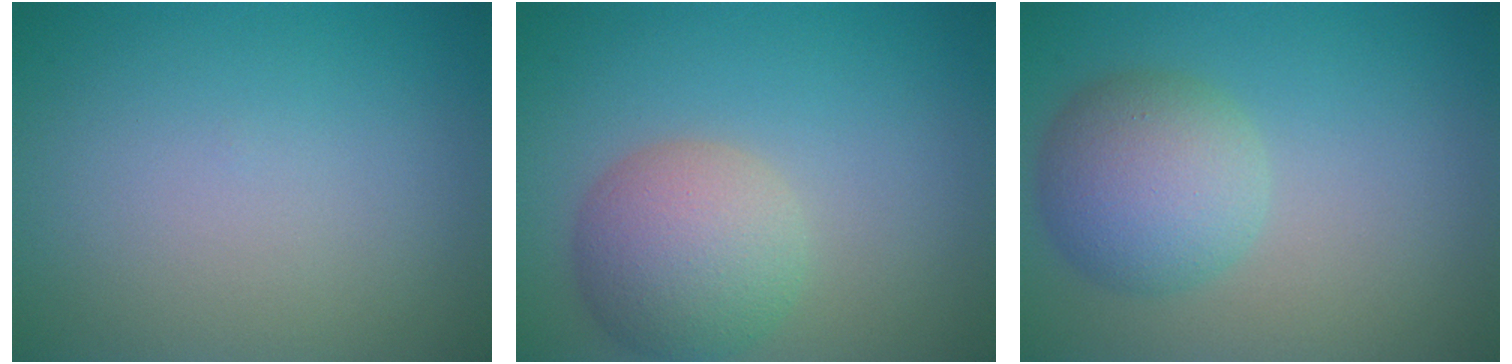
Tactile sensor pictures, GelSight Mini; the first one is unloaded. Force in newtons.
{"total": 5.5, "press": 5.5, "slide": 0.5}
{"total": 5.2, "press": 5.2, "slide": 0.4}